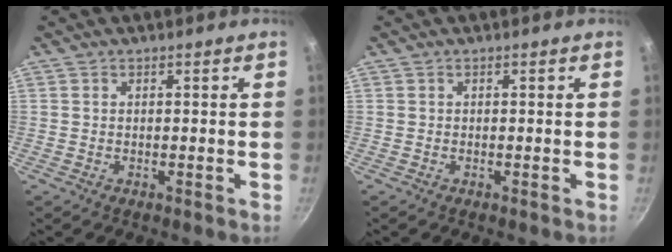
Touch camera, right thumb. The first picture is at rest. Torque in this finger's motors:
{"motor_torque": [-0.02, 0.01, 0.01, 0.01, 0.00]}